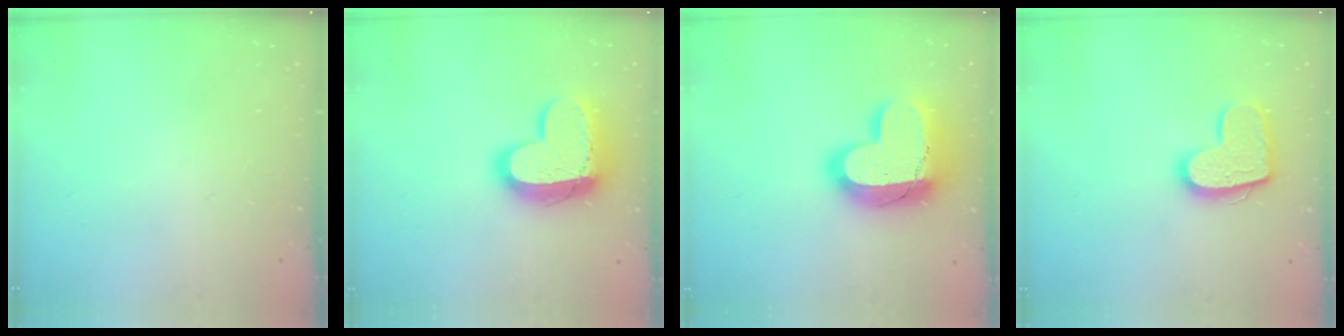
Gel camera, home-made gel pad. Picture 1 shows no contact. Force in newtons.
{"total": 17.4, "press": 17.3, "slide": 1.5}
{"total": 20.9, "press": 20.9, "slide": 1.8}
{"total": 14.5, "press": 14.5, "slide": 0.8}